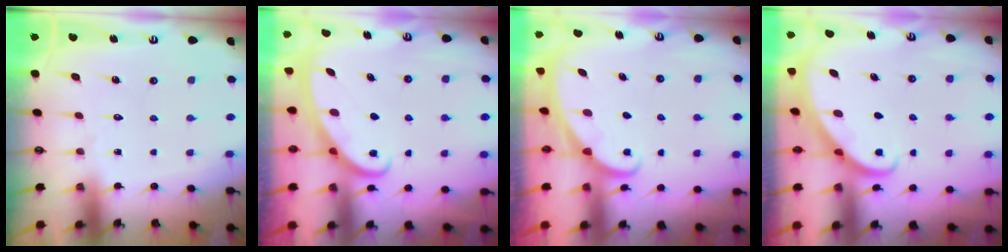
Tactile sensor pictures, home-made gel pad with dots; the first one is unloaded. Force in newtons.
{"total": 2.5, "press": 2.5, "slide": 0.4}
{"total": 1.8, "press": 1.8, "slide": 0.1}
{"total": 2.7, "press": 2.7, "slide": 0.2}